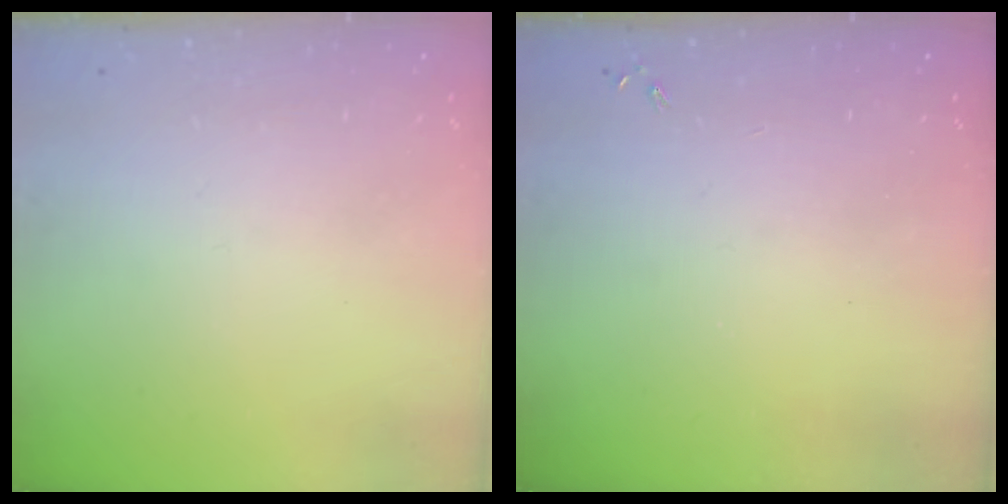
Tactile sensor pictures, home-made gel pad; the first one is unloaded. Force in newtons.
{"total": 1.1, "press": 0.9, "slide": 0.5}